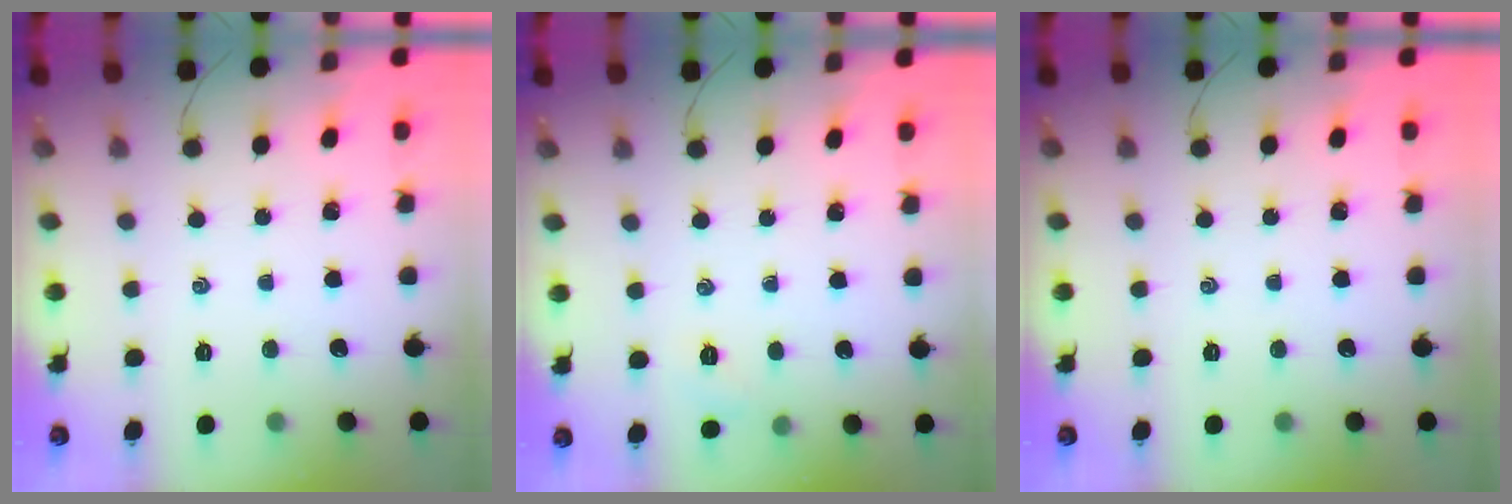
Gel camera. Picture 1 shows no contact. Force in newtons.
{"total": 3.8, "press": 3.6, "slide": 1.2}
{"total": 0.0}